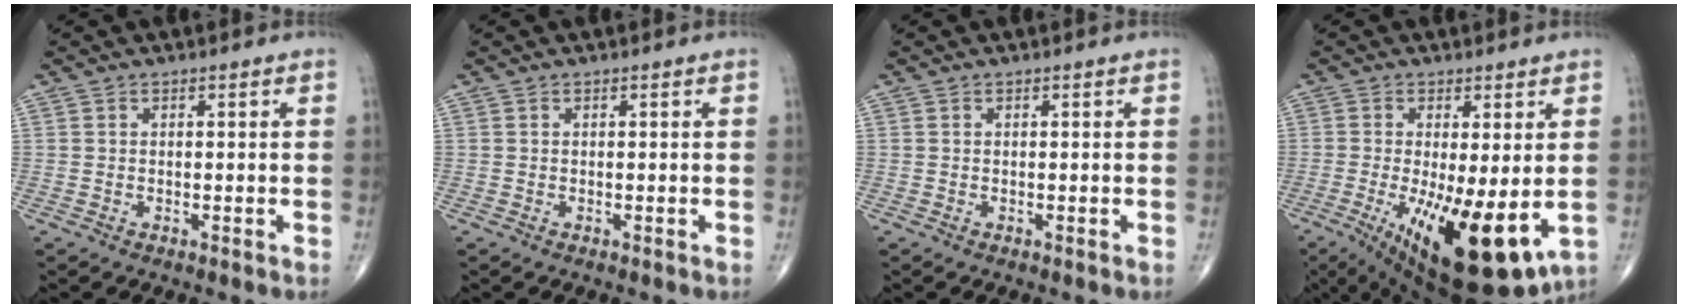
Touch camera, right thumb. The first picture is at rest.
{"total": 0.0}
{"total": 0.0}
{"total": 17.5, "force": [-3.9, 6.2, 15.9], "torque": [-0.242, -0.034, -0.038]}